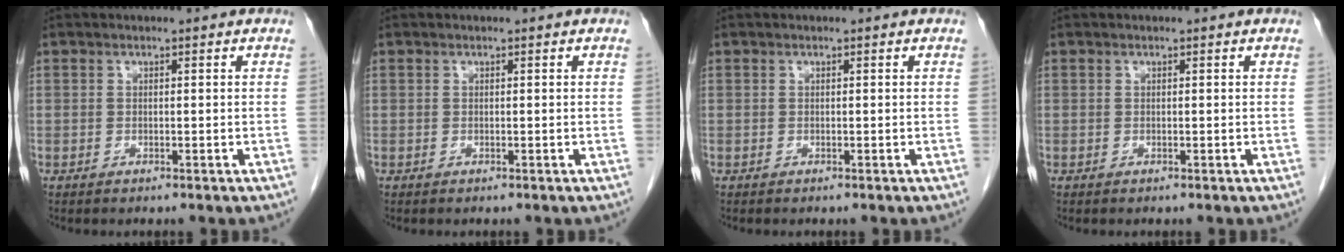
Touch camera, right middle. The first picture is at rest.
{"total": 0.0}
{"total": 0.0}
{"total": 0.0}